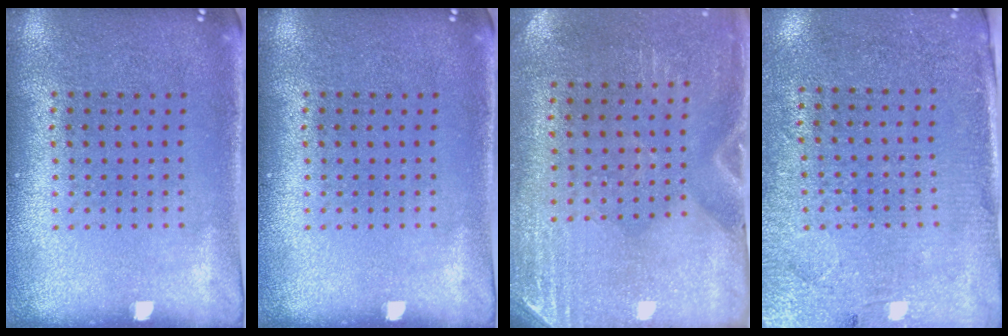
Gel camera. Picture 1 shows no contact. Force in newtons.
{"total": 0.0}
{"total": 3.0, "press": 2.6, "slide": 1.5}
{"total": 2.8, "press": 2.6, "slide": 1.2}